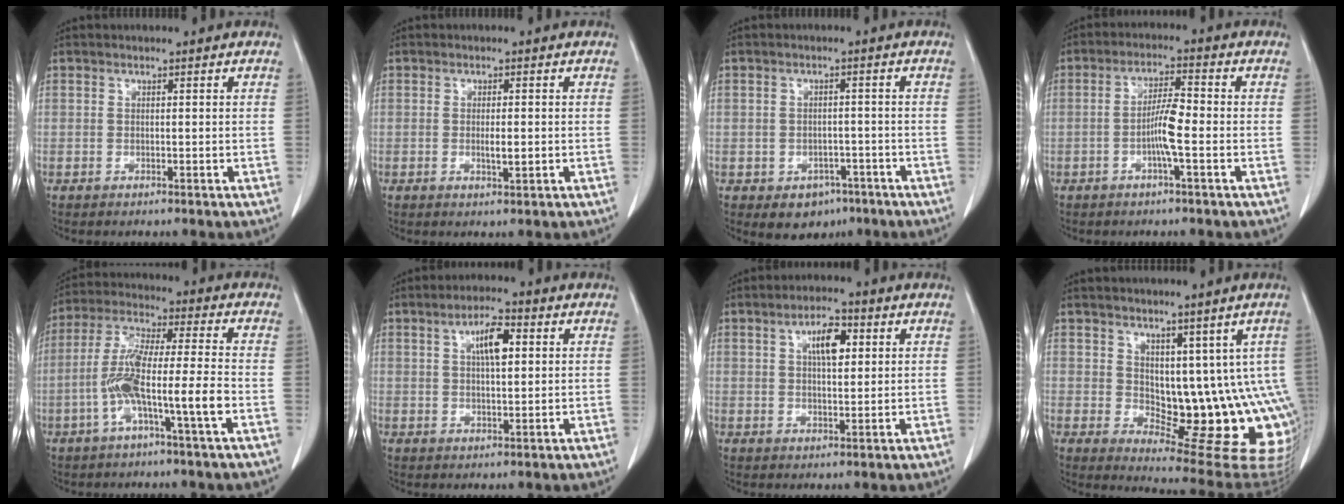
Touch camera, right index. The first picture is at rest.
{"total": 2.0, "force": [-0.1, 0.4, 1.9], "torque": [-0.030, -0.001, 0.002]}
{"total": 4.9, "force": [-2.9, 3.6, 1.8], "torque": [-0.017, 0.005, -0.031]}
{"total": 3.8, "force": [-0.9, 0.0, 3.7], "torque": [-0.067, 0.004, -0.017]}
{"total": 10.8, "force": [-3.5, 0.1, 10.2], "torque": [-0.203, 0.012, -0.067]}
{"total": 5.6, "force": [1.7, 1.5, 5.1], "torque": [-0.090, 0.006, 0.030]}
{"total": 5.6, "force": [1.9, 2.0, 4.8], "torque": [-0.083, 0.006, 0.032]}
{"total": 12.8, "force": [2.2, 6.8, 10.6], "torque": [-0.118, -0.002, 0.051]}